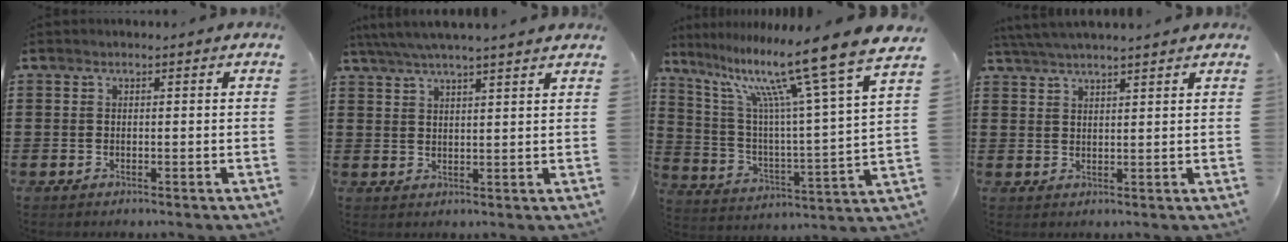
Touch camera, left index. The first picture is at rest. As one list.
[{"total": 4.2, "force": [3.8, -0.3, 1.9], "torque": [-0.048, -0.010, 0.067]}, {"total": 14.4, "force": [10.8, 0.4, 9.6], "torque": [-0.199, -0.076, 0.166]}, {"total": 3.5, "force": [3.2, -0.3, 1.3], "torque": [-0.033, -0.006, 0.060]}]